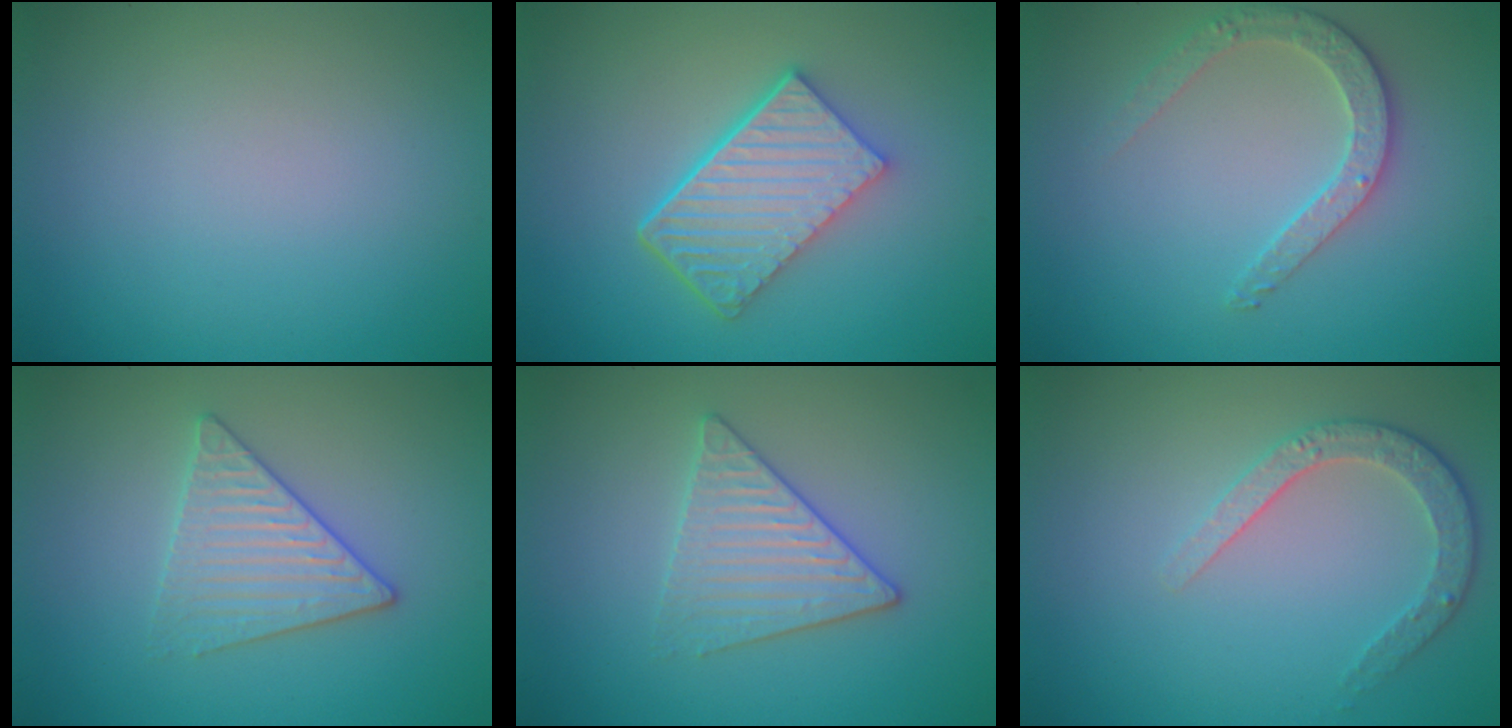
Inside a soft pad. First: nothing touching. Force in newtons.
{"total": 6.0, "press": 4.3, "slide": 4.1}
{"total": 2.7, "press": 2.6, "slide": 0.7}
{"total": 3.2, "press": 3.2, "slide": 0.6}
{"total": 3.2, "press": 3.2, "slide": 0.6}
{"total": 2.6, "press": 2.5, "slide": 1.0}